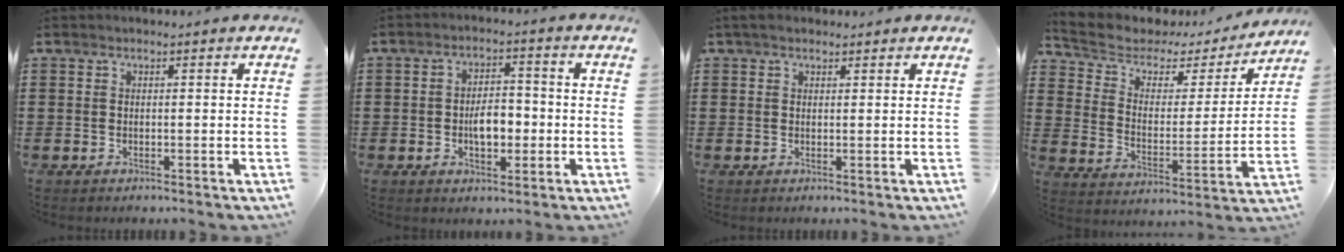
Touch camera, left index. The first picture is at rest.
{"total": 5.0, "force": [-1.0, 2.6, 4.2], "torque": [-0.062, -0.001, -0.024]}
{"total": 1.4, "force": [1.1, 0.6, 0.6], "torque": [-0.015, 0.005, 0.020]}
{"total": 4.2, "force": [2.9, 2.8, 1.1], "torque": [-0.052, -0.020, 0.042]}